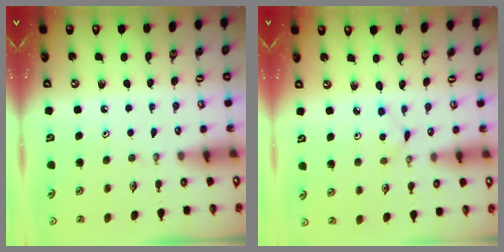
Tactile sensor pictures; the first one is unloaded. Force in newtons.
{"total": 1.6, "press": 1.6, "slide": 0.2}